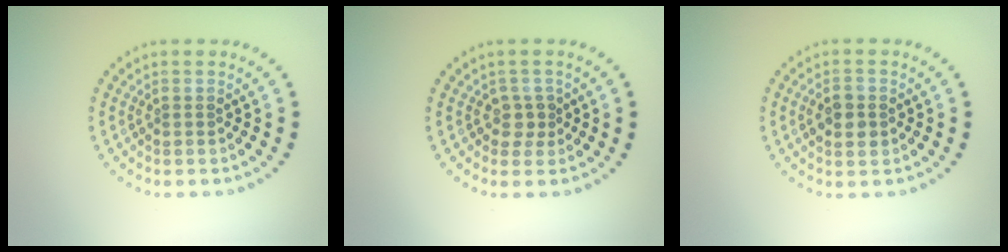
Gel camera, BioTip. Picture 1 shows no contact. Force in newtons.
{"total": 1.5, "press": 1.2, "slide": 0.9}
{"total": 2.7, "press": 2.7, "slide": 0.1}